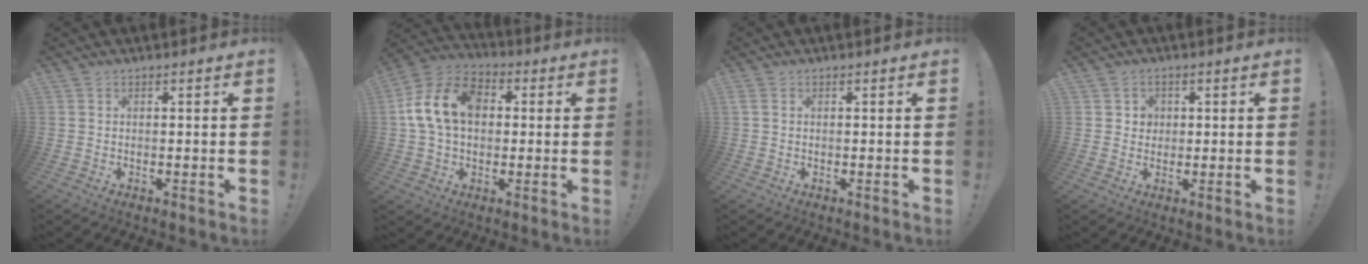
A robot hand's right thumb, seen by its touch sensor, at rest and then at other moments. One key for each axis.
{"total": 16.0, "fx": 2.5, "fy": 11.6, "fz": 10.6, "tx": -0.187, "ty": 0.016, "tz": 0.050}
{"total": 1.3, "fx": 0.4, "fy": 0.9, "fz": 0.9, "tx": -0.026, "ty": 0.006, "tz": 0.009}
{"total": 3.1, "fx": 0.6, "fy": 2.9, "fz": 0.6, "tx": -0.009, "ty": -0.001, "tz": 0.010}